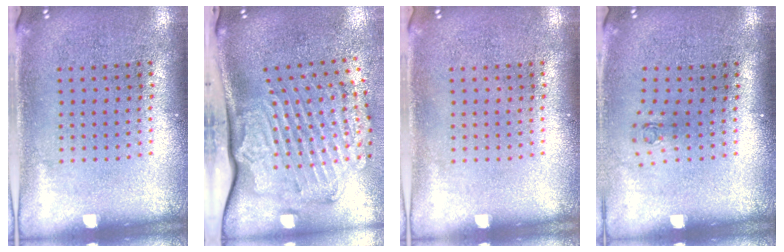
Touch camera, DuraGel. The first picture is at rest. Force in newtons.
{"total": 2.8, "press": 2.3, "slide": 1.7}
{"total": 0.0}
{"total": 0.6, "press": 0.3, "slide": 0.6}